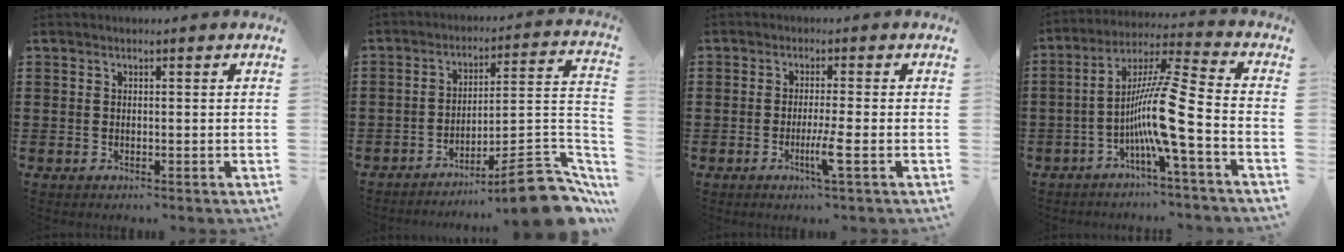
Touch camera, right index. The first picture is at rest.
{"total": 10.9, "force": [-8.3, 1.1, 7.0], "torque": [-0.088, 0.015, -0.153]}
{"total": 4.1, "force": [-1.5, -0.3, 3.8], "torque": [-0.071, -0.017, -0.030]}
{"total": 10.9, "force": [-4.1, -0.7, 10.1], "torque": [-0.204, -0.016, -0.089]}